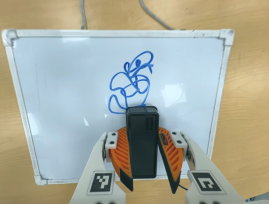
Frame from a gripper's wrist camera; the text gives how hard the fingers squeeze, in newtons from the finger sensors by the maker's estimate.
{"total": 8.1, "left": 8.1, "right": 8.0}